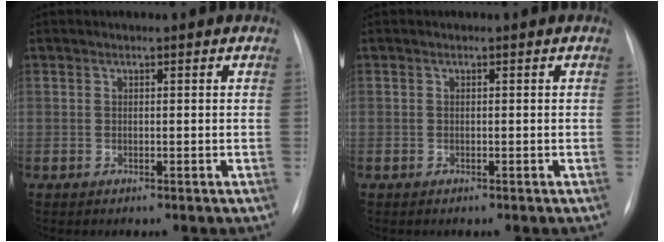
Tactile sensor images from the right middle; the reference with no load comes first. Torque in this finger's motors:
{"motor_torque": [1.13, -1.00, 0.49, -0.03]}